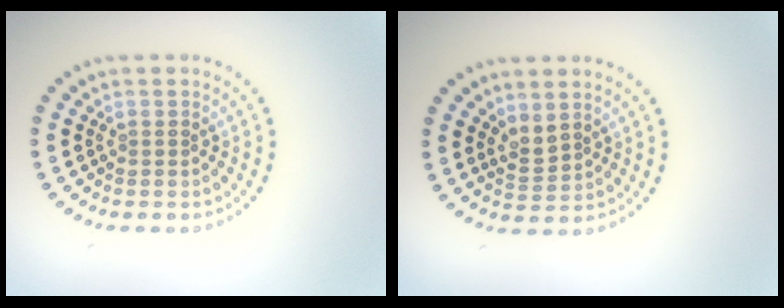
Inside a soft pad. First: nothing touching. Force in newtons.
{"total": 1.7, "press": 1.2, "slide": 1.1}